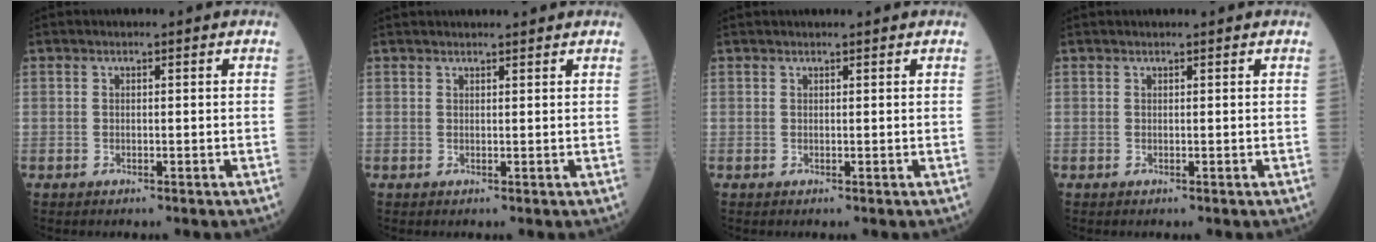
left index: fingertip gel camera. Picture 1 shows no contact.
{"total": 4.5, "force": [4.3, 0.4, 1.2], "torque": [-0.013, 0.024, 0.054]}
{"total": 2.2, "force": [2.1, 0.1, 0.6], "torque": [-0.005, 0.016, 0.028]}
{"total": 1.6, "force": [1.6, 0.0, 0.4], "torque": [-0.006, 0.013, 0.023]}